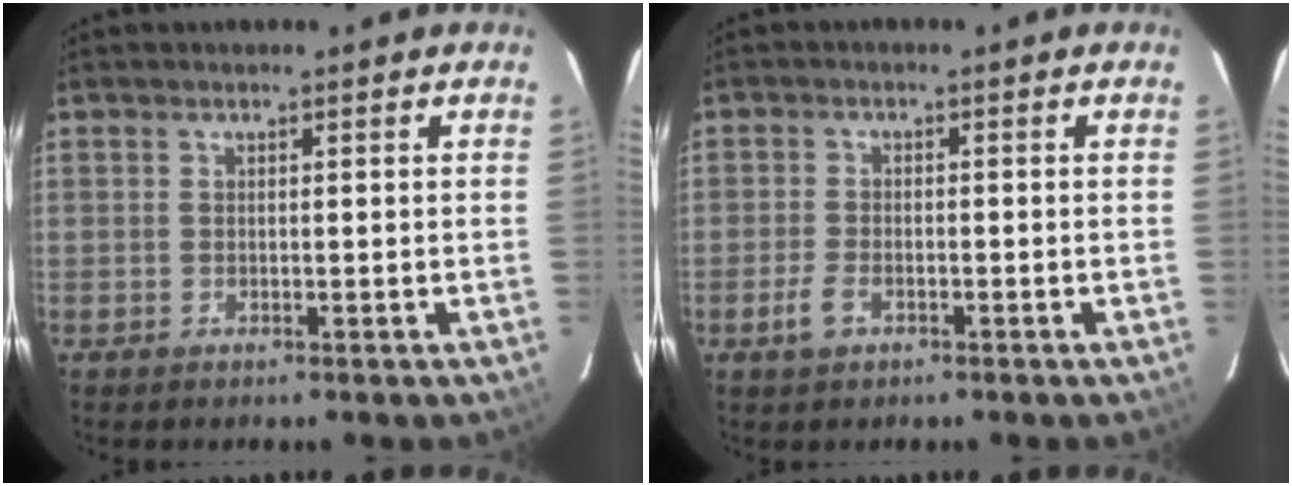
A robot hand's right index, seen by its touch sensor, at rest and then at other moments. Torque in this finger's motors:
{"motor_torque": [0.31, -0.29, 0.19, 0.04]}